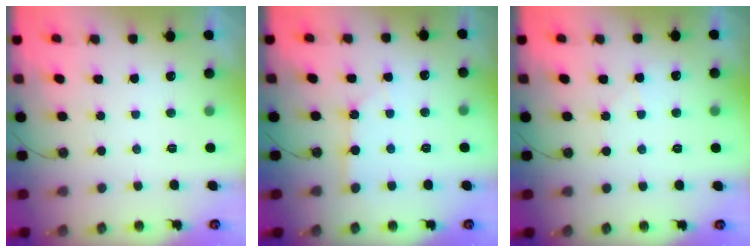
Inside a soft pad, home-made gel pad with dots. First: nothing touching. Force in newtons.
{"total": 1.9, "press": 1.8, "slide": 0.3}
{"total": 4.1, "press": 4.1, "slide": 0.7}